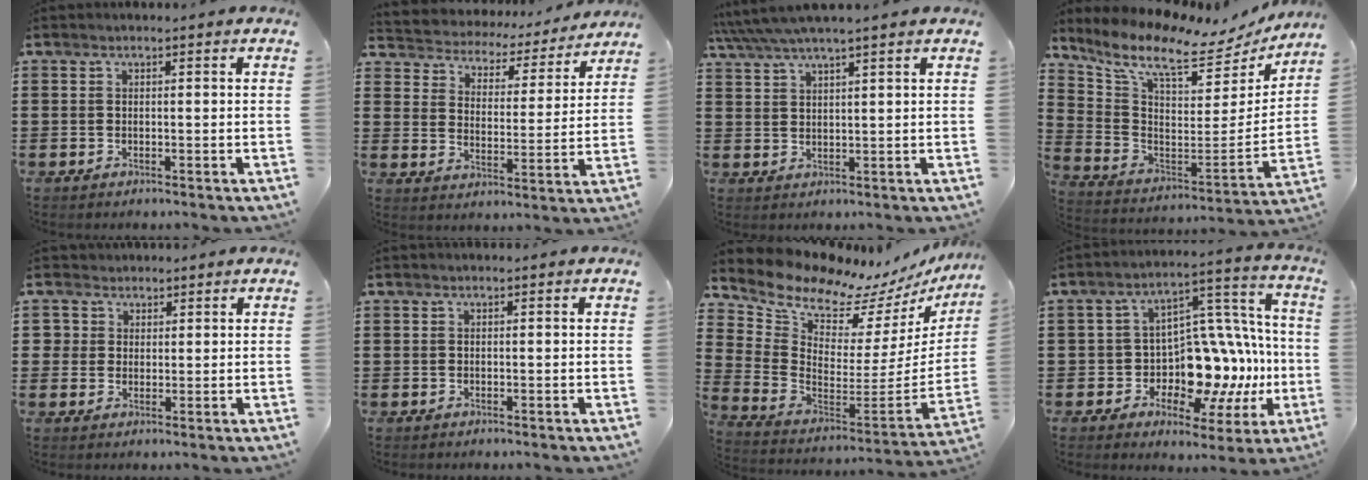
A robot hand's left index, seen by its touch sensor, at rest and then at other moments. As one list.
[{"total": 3.3, "force": [3.3, 0.6, -0.2], "torque": [-0.022, -0.031, 0.046]}, {"total": 3.7, "force": [3.1, 0.1, 2.0], "torque": [-0.049, -0.005, 0.055]}, {"total": 10.0, "force": [8.0, 2.5, 5.4], "torque": [-0.132, -0.060, 0.136]}, {"total": 3.4, "force": [1.8, 2.9, -0.1], "torque": [-0.007, 0.008, 0.031]}, {"total": 0.0}, {"total": 9.9, "force": [9.2, 3.1, 1.9], "torque": [-0.083, -0.084, 0.157]}, {"total": 10.6, "force": [-1.0, 8.8, 5.8], "torque": [-0.102, -0.024, -0.003]}]